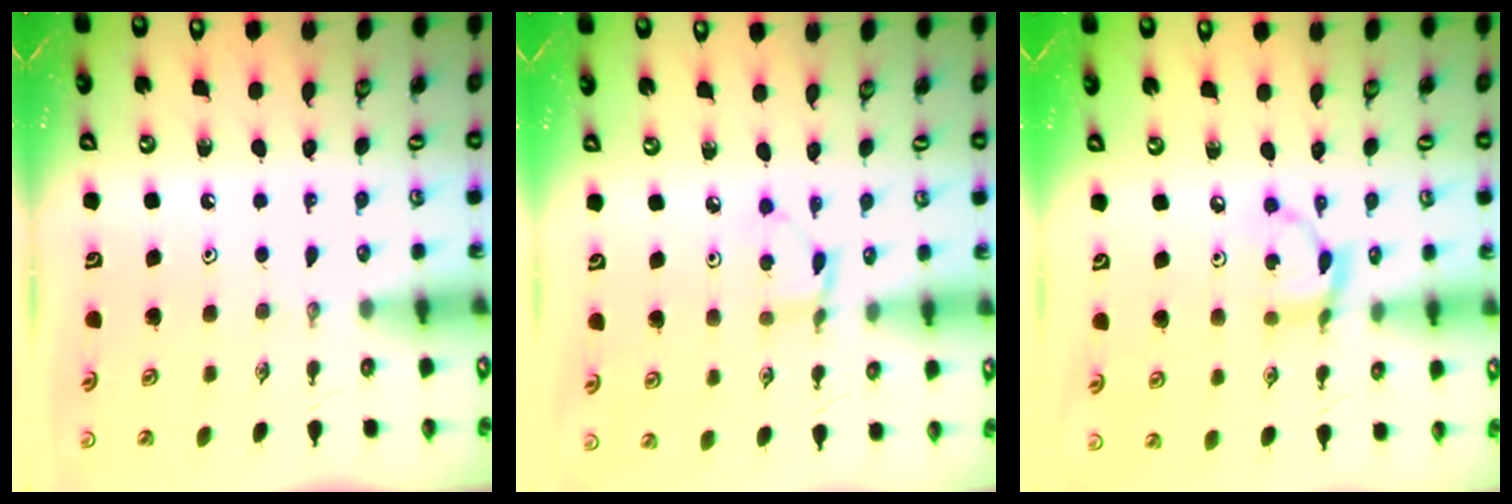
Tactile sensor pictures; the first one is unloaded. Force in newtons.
{"total": 2.8, "press": 2.7, "slide": 0.3}
{"total": 7.3, "press": 7.3, "slide": 0.3}